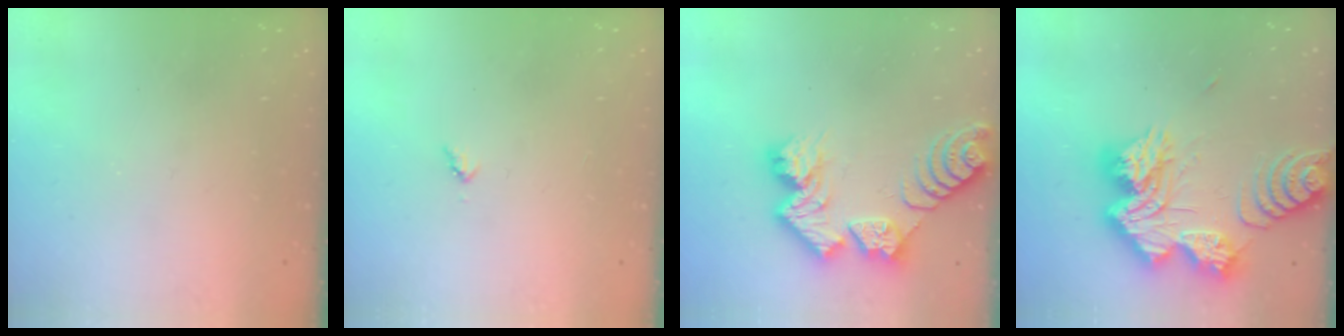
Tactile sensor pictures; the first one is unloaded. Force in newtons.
{"total": 3.0, "press": 3.0, "slide": 0.3}
{"total": 12.7, "press": 12.6, "slide": 1.0}
{"total": 22.4, "press": 22.3, "slide": 1.9}